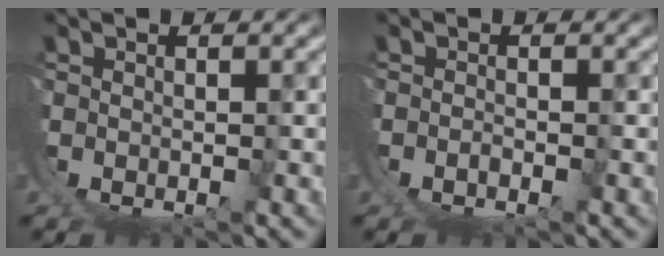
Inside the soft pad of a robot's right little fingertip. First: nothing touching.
{"total": 0.7, "force": [-0.4, -0.4, 0.3], "torque": [-0.001, 0.003, -0.011]}